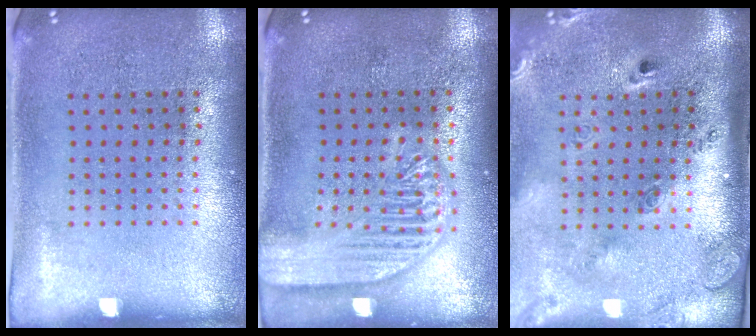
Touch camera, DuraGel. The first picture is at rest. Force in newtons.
{"total": 2.8, "press": 2.8, "slide": 0.3}
{"total": 2.8, "press": 2.0, "slide": 1.9}